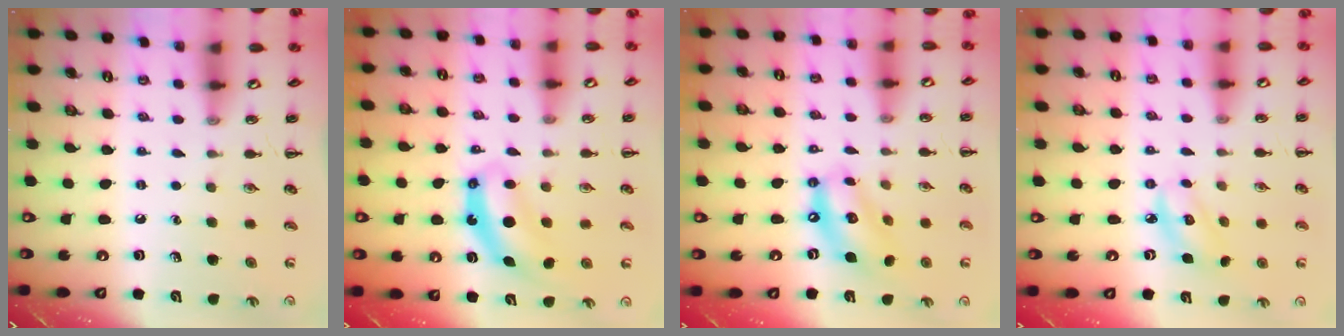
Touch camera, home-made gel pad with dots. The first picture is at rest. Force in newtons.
{"total": 7.2, "press": 7.2, "slide": 0.4}
{"total": 12.3, "press": 11.9, "slide": 3.1}
{"total": 4.3, "press": 4.3, "slide": 0.5}